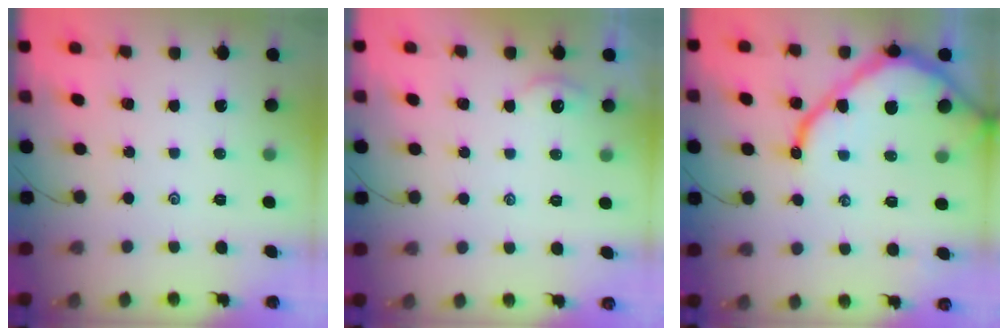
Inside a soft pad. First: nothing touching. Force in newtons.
{"total": 1.2, "press": 1.2, "slide": 0.2}
{"total": 13.2, "press": 13.1, "slide": 1.5}